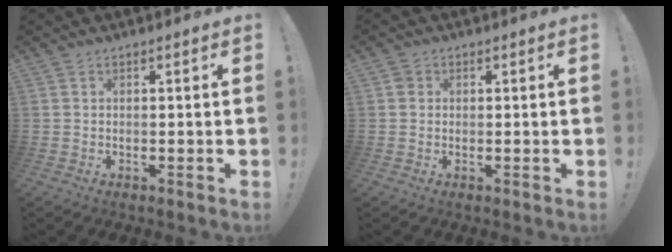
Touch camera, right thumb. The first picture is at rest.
{"total": 1.5, "force": [0.6, 1.3, 0.3], "torque": [-0.003, 0.001, 0.011]}